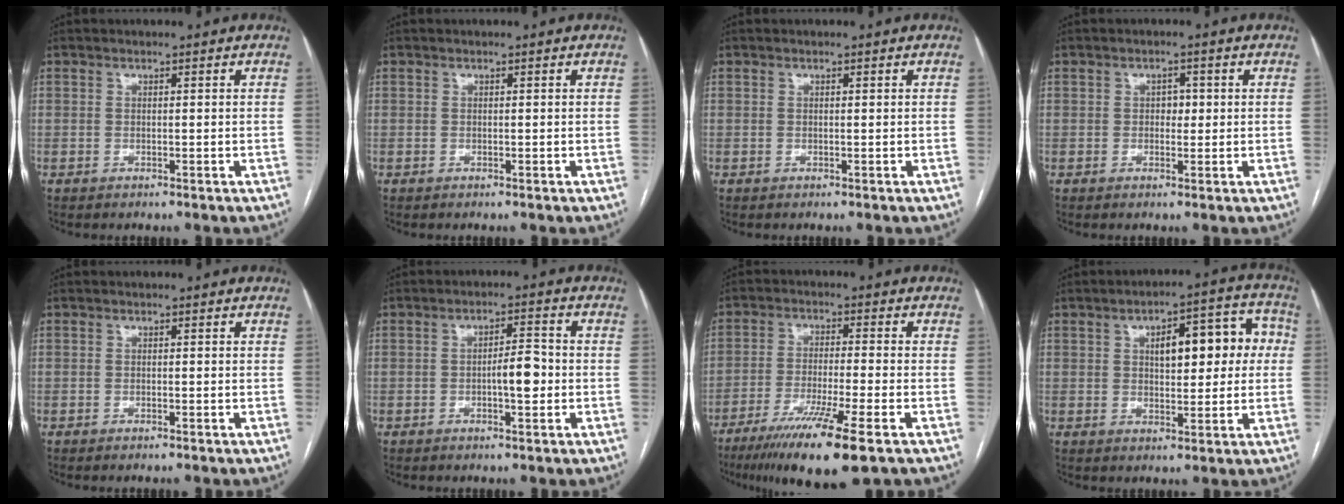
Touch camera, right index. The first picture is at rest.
{"total": 0.0}
{"total": 0.0}
{"total": 2.1, "force": [0.2, 1.4, 1.5], "torque": [-0.017, 0.003, 0.002]}
{"total": 0.0}
{"total": 4.7, "force": [-0.8, 1.2, 4.5], "torque": [-0.072, 0.007, -0.011]}
{"total": 12.4, "force": [-7.5, -0.2, 9.8], "torque": [-0.173, -0.035, -0.126]}
{"total": 10.8, "force": [1.8, 4.5, 9.6], "torque": [-0.119, 0.039, 0.028]}